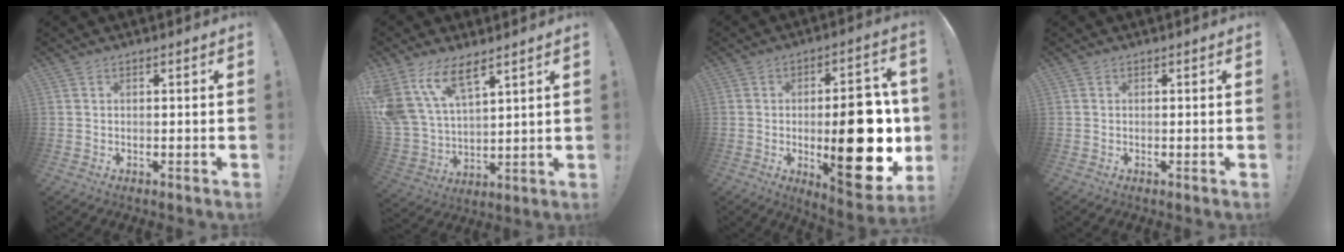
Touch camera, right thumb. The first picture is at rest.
{"total": 14.5, "force": [9.7, 7.0, 8.2], "torque": [-0.191, -0.061, 0.182]}
{"total": 25.3, "force": [-2.3, 9.8, 23.2], "torque": [-0.325, -0.008, -0.022]}
{"total": 0.0}